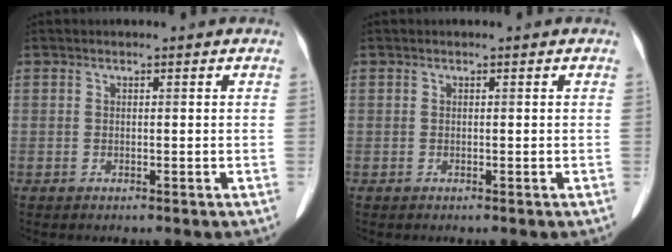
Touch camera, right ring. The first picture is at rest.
{"total": 0.0}